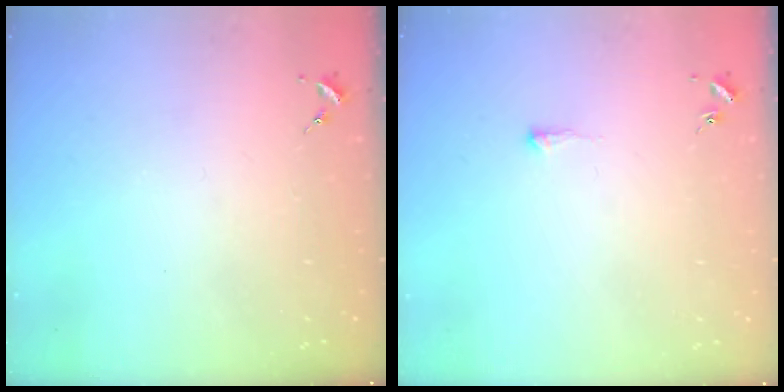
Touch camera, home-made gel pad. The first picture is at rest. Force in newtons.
{"total": 2.9, "press": 2.8, "slide": 0.5}